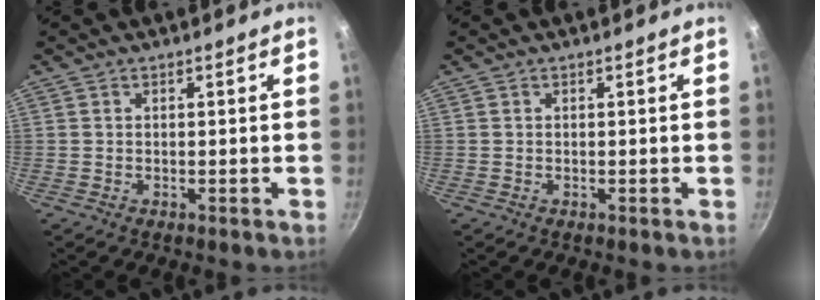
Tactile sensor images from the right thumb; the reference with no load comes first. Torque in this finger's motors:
{"motor_torque": [-0.04, 0.04, -0.19, 0.10, 0.00]}